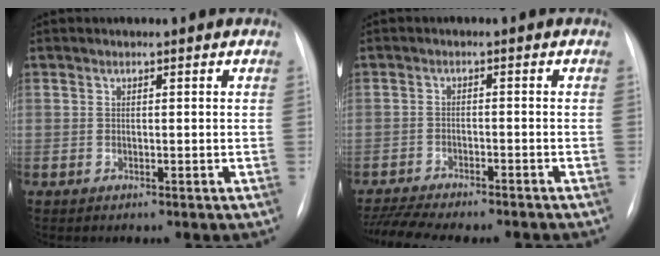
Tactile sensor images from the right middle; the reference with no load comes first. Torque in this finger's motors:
{"motor_torque": [0.74, -0.73, 0.17, 0.08]}